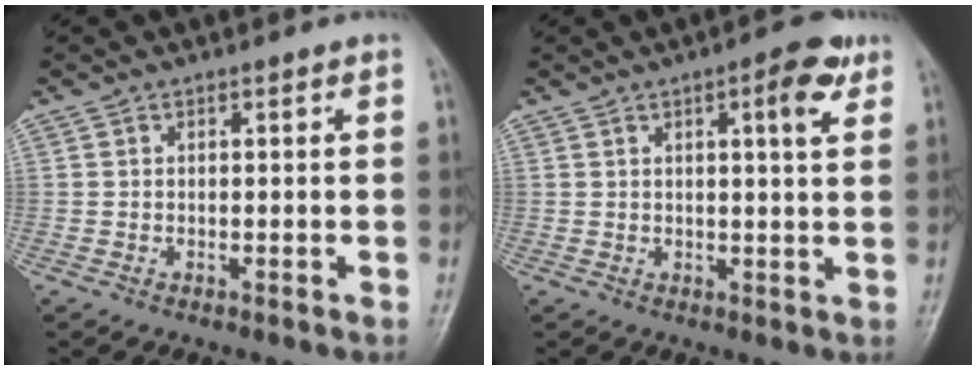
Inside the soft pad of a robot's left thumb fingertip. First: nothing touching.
{"total": 6.0, "force": [2.8, 1.6, 5.0], "torque": [-0.060, -0.008, 0.033]}